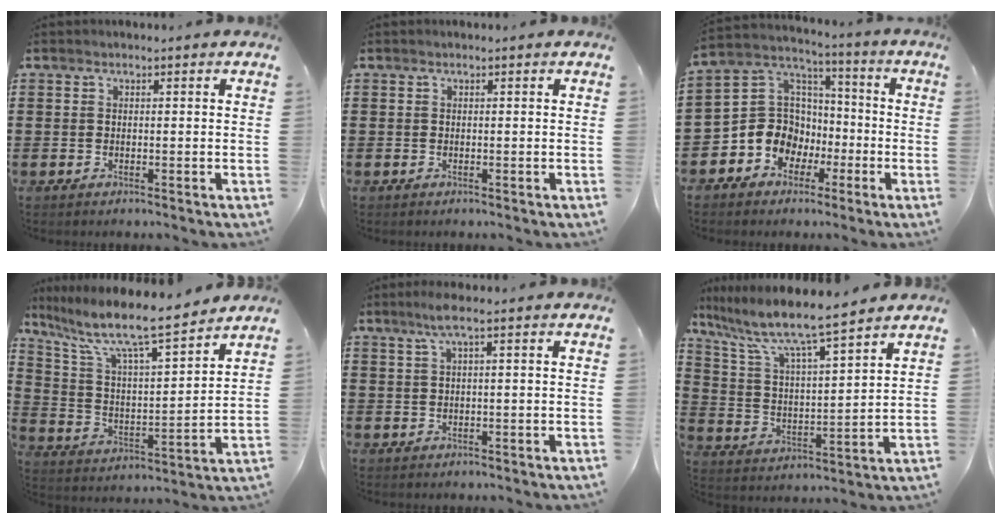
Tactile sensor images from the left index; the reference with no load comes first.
{"total": 0.0}
{"total": 8.7, "force": [-2.7, 8.0, 2.2], "torque": [-0.087, 0.002, -0.051]}
{"total": 9.6, "force": [7.8, 1.1, 5.4], "torque": [-0.139, -0.055, 0.126]}
{"total": 2.4, "force": [1.1, -0.1, 2.2], "torque": [-0.043, 0.000, 0.019]}
{"total": 7.9, "force": [6.8, 0.1, 3.9], "torque": [-0.107, -0.044, 0.109]}